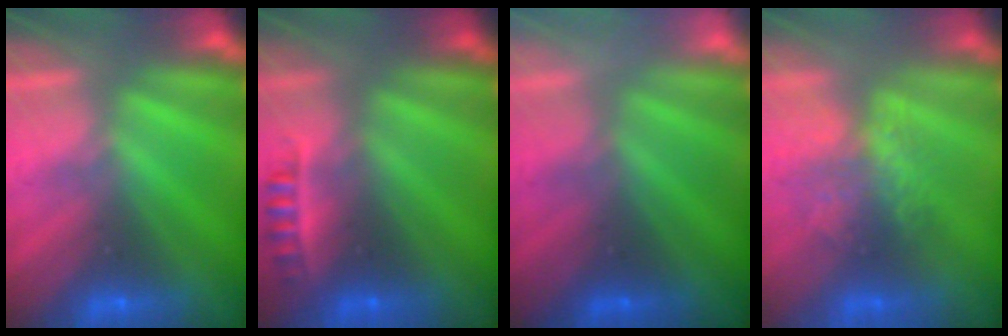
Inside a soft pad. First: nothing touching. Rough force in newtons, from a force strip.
{"total": 2.3}
{"total": 2.6}
{"total": 3.3}